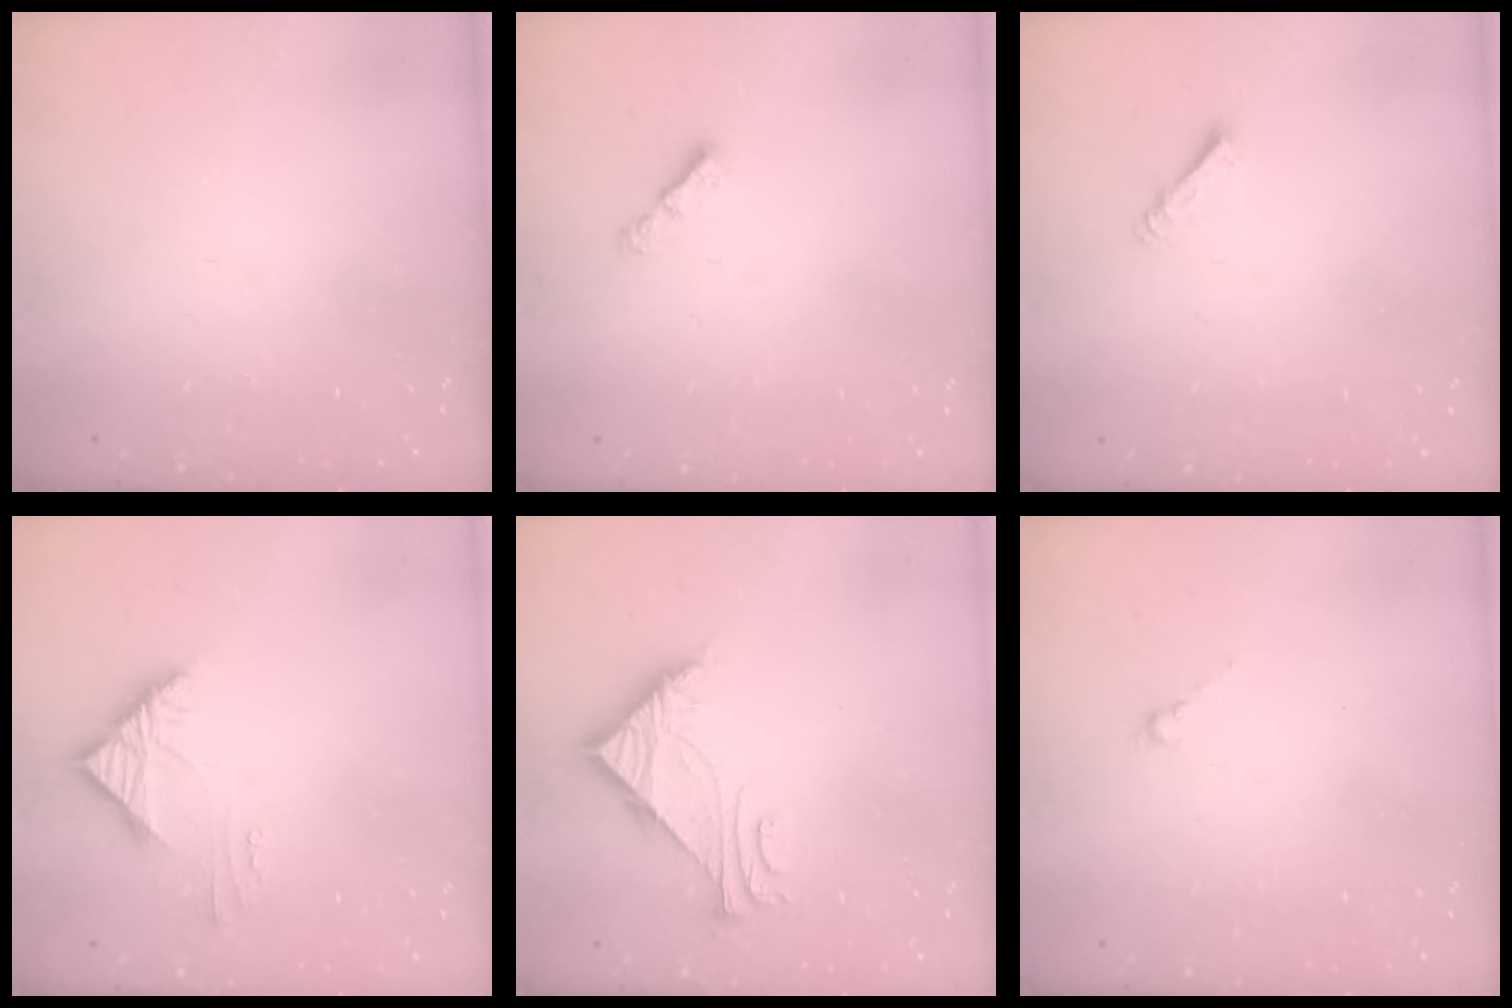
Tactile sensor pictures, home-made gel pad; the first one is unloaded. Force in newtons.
{"total": 3.1, "press": 3.1, "slide": 0.1}
{"total": 1.4, "press": 1.3, "slide": 0.3}
{"total": 4.3, "press": 4.3, "slide": 0.5}
{"total": 7.0, "press": 7.0, "slide": 0.4}
{"total": 0.5, "press": 0.3, "slide": 0.4}